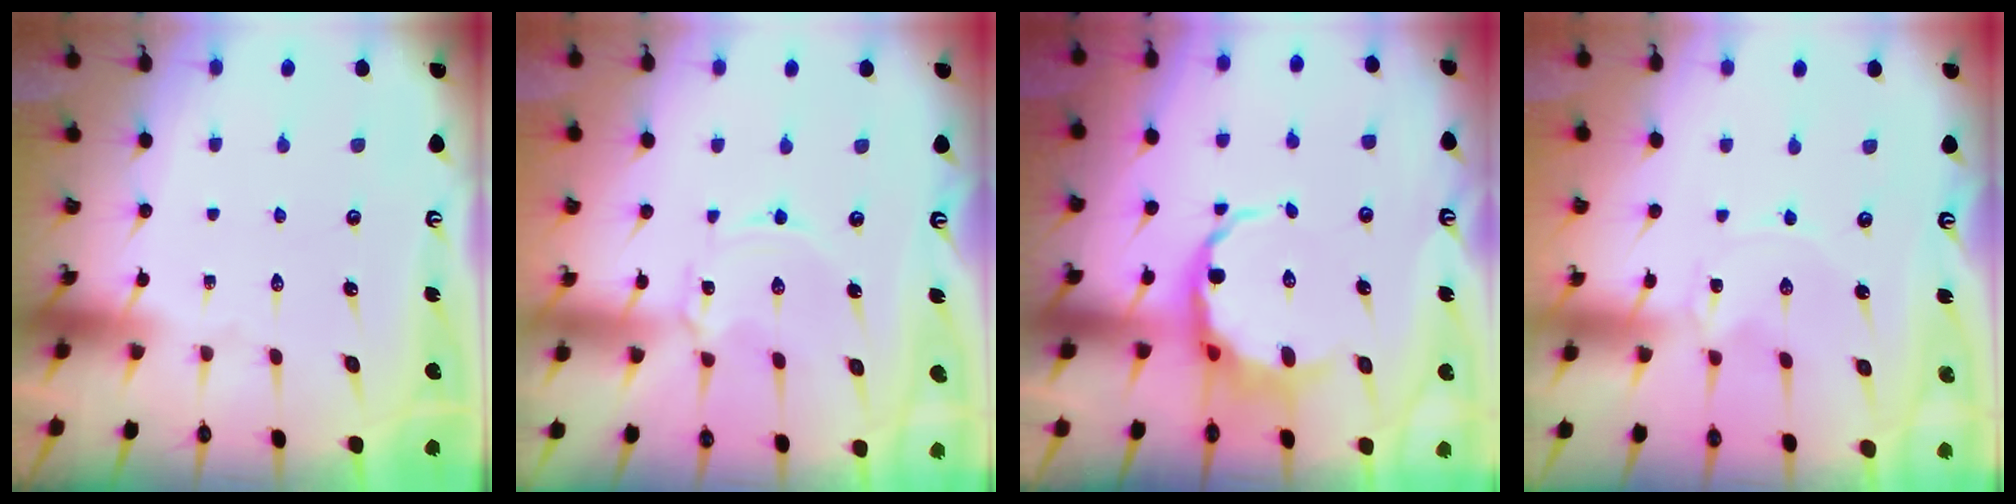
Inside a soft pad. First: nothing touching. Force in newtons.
{"total": 1.9, "press": 1.9, "slide": 0.2}
{"total": 7.6, "press": 7.1, "slide": 2.7}
{"total": 0.0}